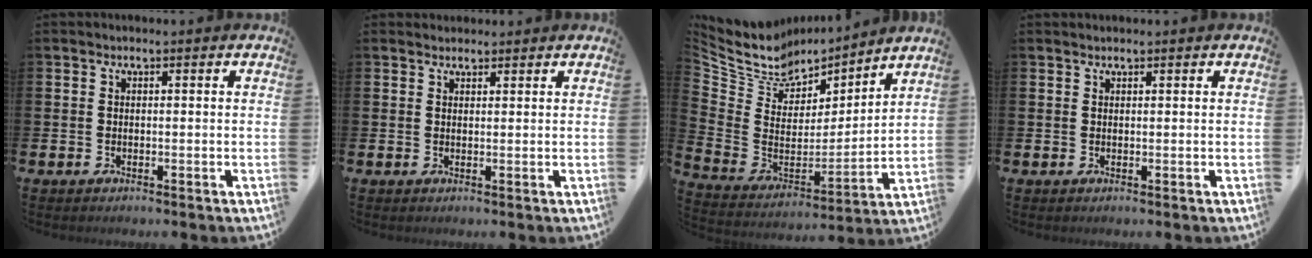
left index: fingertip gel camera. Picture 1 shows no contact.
{"total": 1.6, "force": [1.5, 0.5, -0.1], "torque": [0.006, -0.002, 0.027]}
{"total": 8.1, "force": [7.2, 3.7, 0.1], "torque": [-0.065, -0.057, 0.131]}
{"total": 0.6, "force": [0.6, 0.1, 0.0], "torque": [0.007, -0.003, 0.009]}